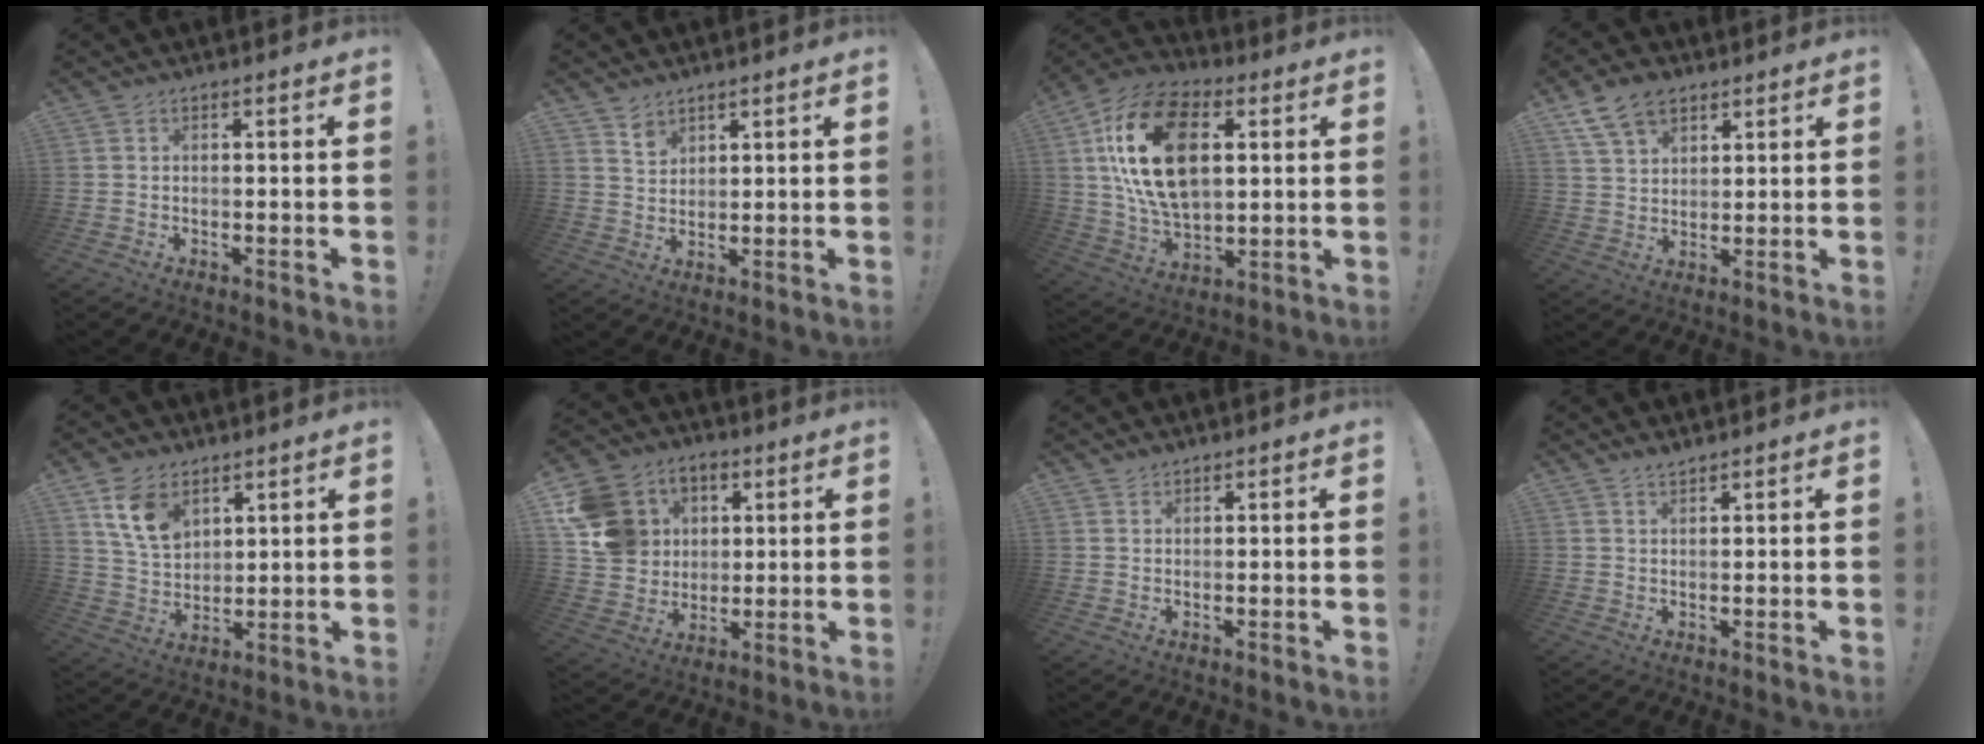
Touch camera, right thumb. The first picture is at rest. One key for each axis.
{"total": 4.3, "fx": 3.6, "fy": 2.2, "fz": 0.7, "tx": -0.009, "ty": -0.027, "tz": 0.066}
{"total": 24.1, "fx": 6.0, "fy": 14.6, "fz": 18.2, "tx": -0.335, "ty": -0.008, "tz": 0.103}
{"total": 10.2, "fx": 6.6, "fy": 6.4, "fz": 4.5, "tx": -0.077, "ty": -0.025, "tz": 0.129}
{"total": 11.9, "fx": 6.5, "fy": 7.8, "fz": 6.2, "tx": -0.116, "ty": -0.018, "tz": 0.132}
{"total": 15.8, "fx": 4.1, "fy": 14.3, "fz": 5.4, "tx": -0.079, "ty": -0.007, "tz": 0.107}
{"total": 1.3, "fx": 1.2, "fy": 0.6, "fz": 0.3, "tx": -0.005, "ty": -0.005, "tz": 0.023}
{"total": 1.9, "fx": 1.8, "fy": 0.3, "fz": 0.5, "tx": -0.011, "ty": -0.009, "tz": 0.032}